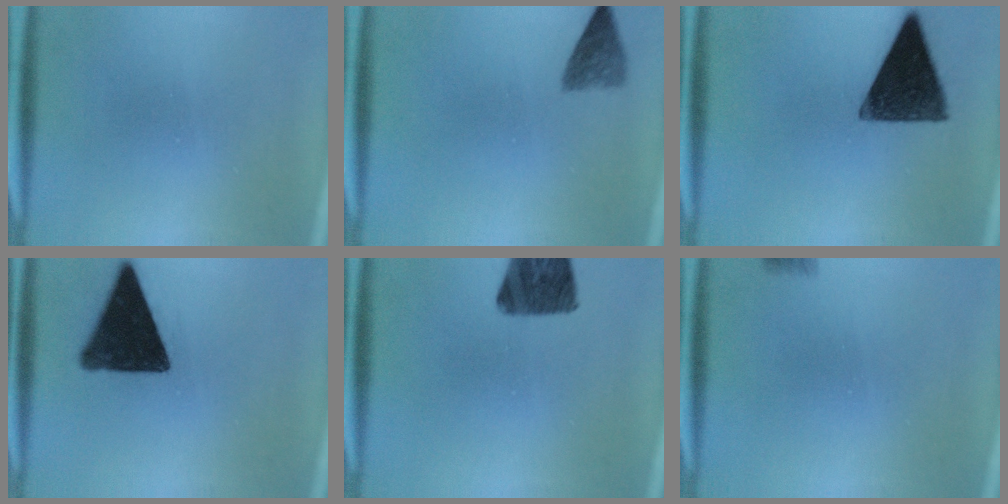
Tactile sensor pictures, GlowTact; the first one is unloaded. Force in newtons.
{"total": 3.1}
{"total": 13.7}
{"total": 15.2}
{"total": 10.9}
{"total": 2.1}